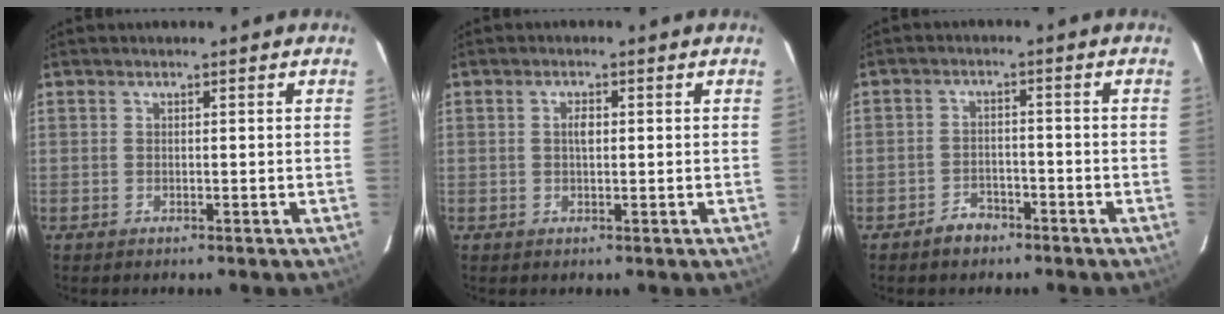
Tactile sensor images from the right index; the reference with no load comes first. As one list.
[{"total": 1.8, "force": [0.2, 0.9, 1.6], "torque": [-0.029, 0.005, 0.003]}, {"total": 4.1, "force": [-3.1, 2.6, 0.9], "torque": [-0.027, 0.013, -0.046]}]